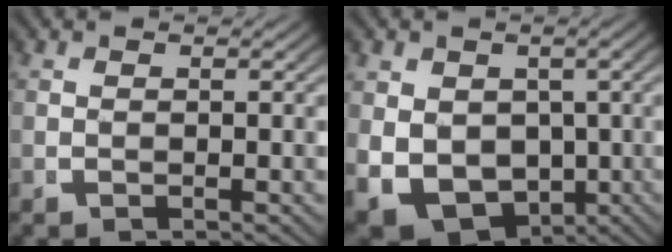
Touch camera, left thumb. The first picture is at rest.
{"total": 10.5, "force": [-3.3, 8.1, 5.8], "torque": [-0.152, -0.069, -0.018]}